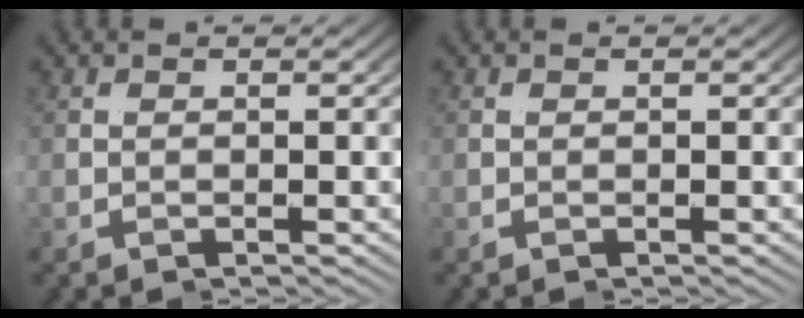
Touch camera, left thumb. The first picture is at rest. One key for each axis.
{"total": 0.0}